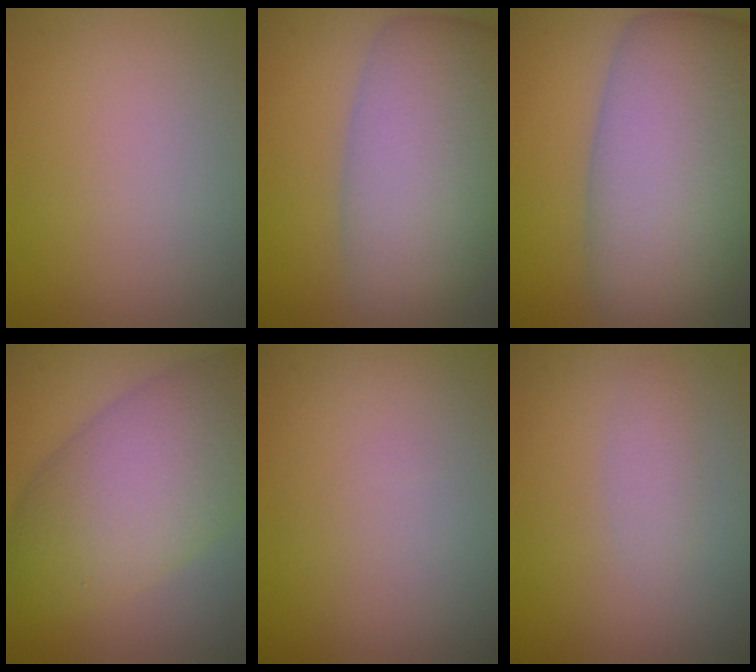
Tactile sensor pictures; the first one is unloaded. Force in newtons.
{"total": 9.4, "press": 9.3, "slide": 0.5}
{"total": 12.7, "press": 12.6, "slide": 0.7}
{"total": 9.5, "press": 9.5, "slide": 0.2}
{"total": 0.0}
{"total": 1.3, "press": 1.3, "slide": 0.0}